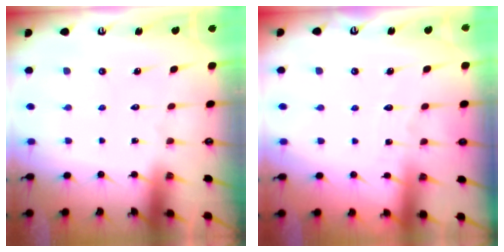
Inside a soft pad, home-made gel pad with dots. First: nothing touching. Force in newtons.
{"total": 2.6, "press": 2.6, "slide": 0.3}